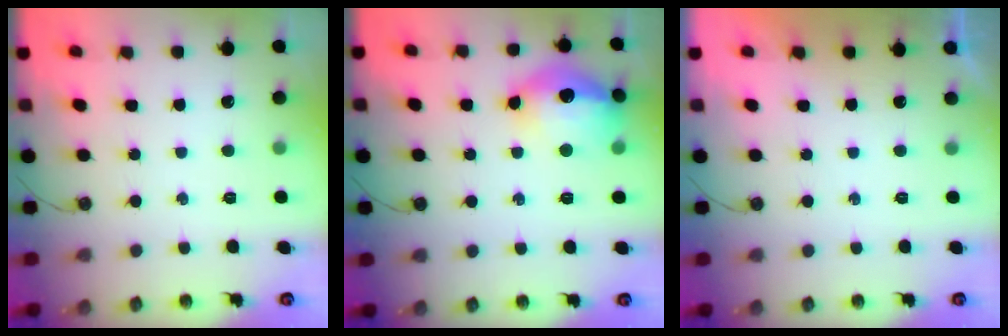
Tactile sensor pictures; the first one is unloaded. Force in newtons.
{"total": 17.5, "press": 17.4, "slide": 1.5}
{"total": 0.0}